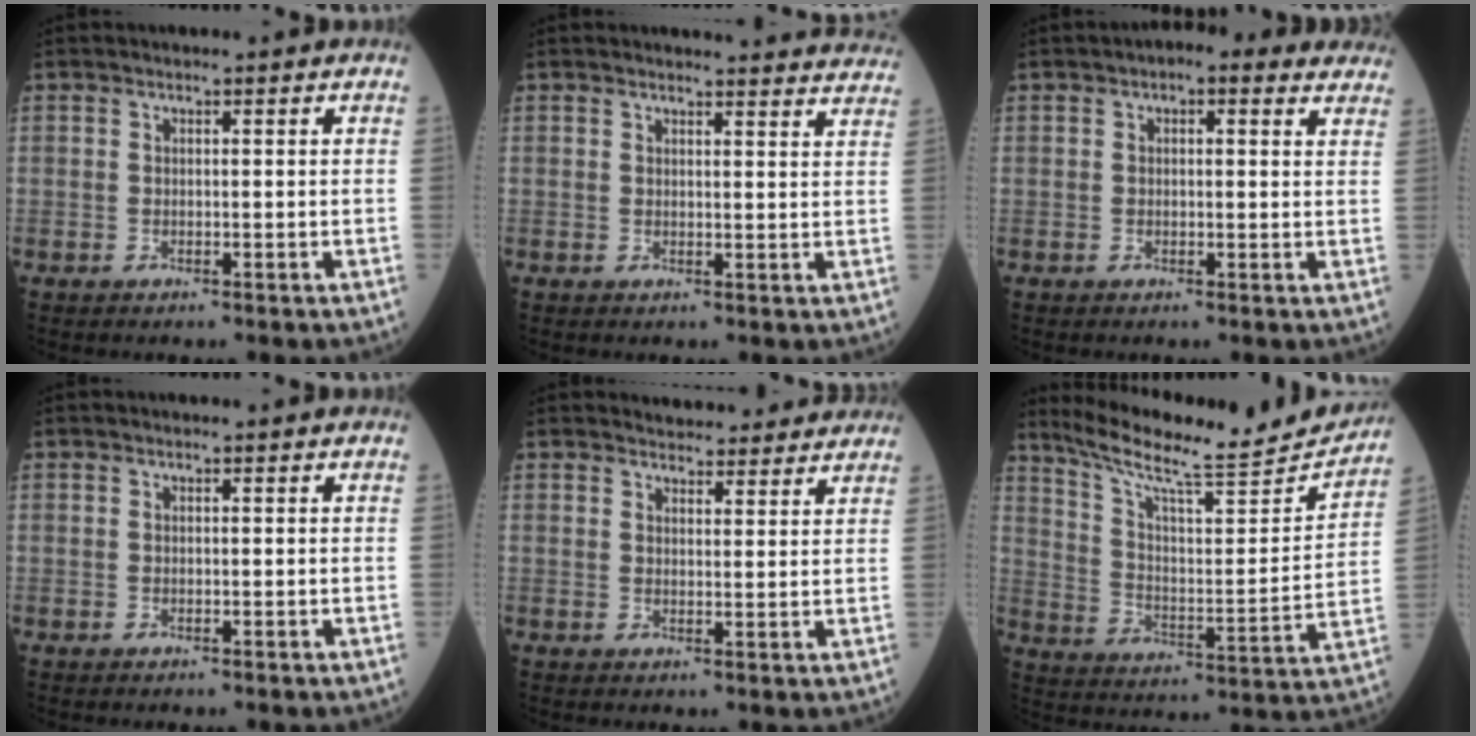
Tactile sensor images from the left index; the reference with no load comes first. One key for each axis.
{"total": 15.4, "fx": 15.1, "fy": 1.5, "fz": 2.3, "tx": 0.000, "ty": -0.049, "tz": 0.145}
{"total": 6.7, "fx": 4.9, "fy": 2.5, "fz": 3.8, "tx": -0.031, "ty": 0.021, "tz": 0.048}
{"total": 0.0}
{"total": 7.9, "fx": 7.5, "fy": 2.1, "fz": 1.6, "tx": -0.013, "ty": 0.008, "tz": 0.084}
{"total": 18.8, "fx": 17.6, "fy": 1.6, "fz": 6.6, "tx": -0.120, "ty": -0.029, "tz": 0.262}